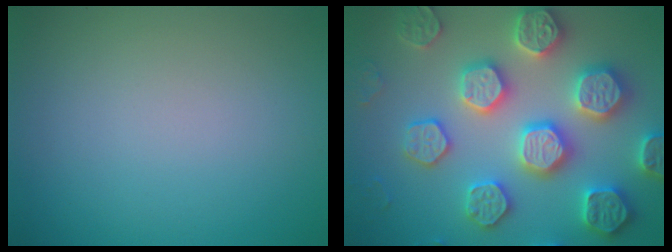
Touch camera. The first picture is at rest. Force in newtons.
{"total": 8.0, "press": 7.8, "slide": 1.8}